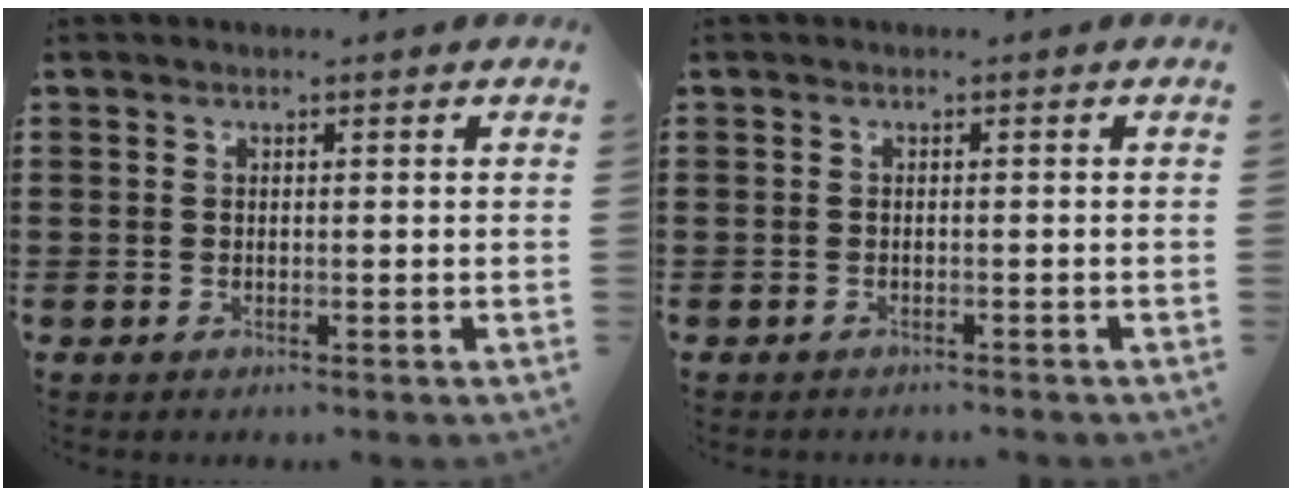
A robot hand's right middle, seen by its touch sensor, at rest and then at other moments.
{"total": 0.7, "force": [-0.7, 0.1, 0.0], "torque": [-0.002, 0.001, -0.016]}